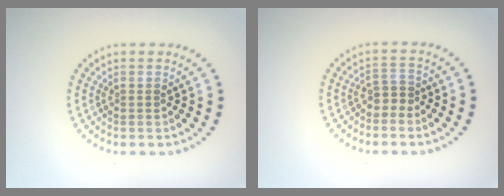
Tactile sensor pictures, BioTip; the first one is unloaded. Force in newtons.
{"total": 1.5, "press": 1.2, "slide": 0.9}